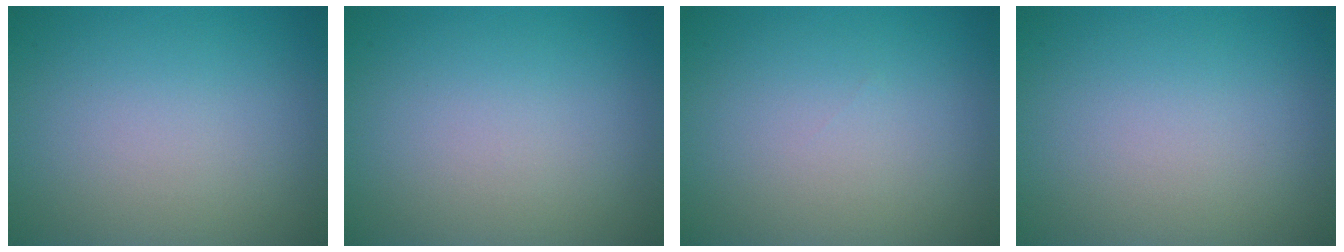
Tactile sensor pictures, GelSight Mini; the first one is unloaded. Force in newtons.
{"total": 0.0}
{"total": 0.0}
{"total": 0.0}